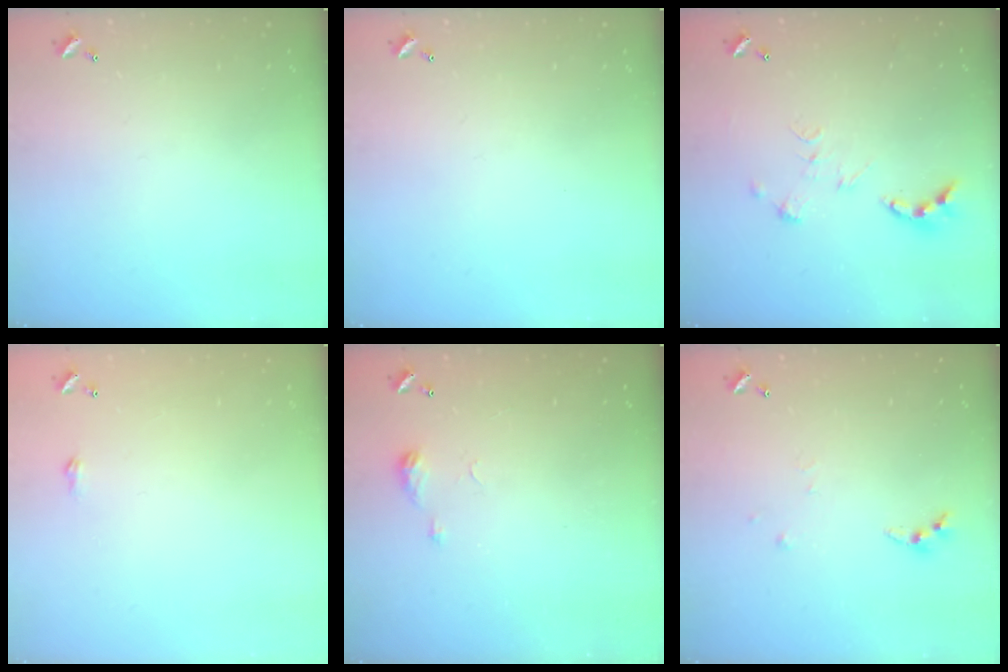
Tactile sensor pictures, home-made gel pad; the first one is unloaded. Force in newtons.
{"total": 0.0}
{"total": 0.0}
{"total": 1.8, "press": 1.8, "slide": 0.3}
{"total": 5.4, "press": 5.3, "slide": 0.8}
{"total": 4.9, "press": 4.9, "slide": 0.4}